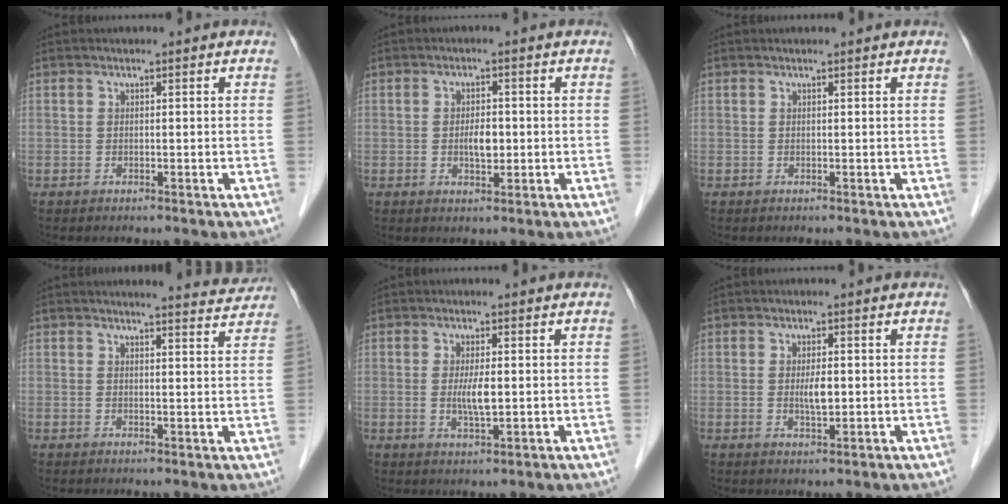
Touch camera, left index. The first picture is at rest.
{"total": 2.9, "force": [-0.3, 1.3, 2.6], "torque": [-0.047, 0.001, -0.002]}
{"total": 0.7, "force": [0.7, 0.0, 0.1], "torque": [-0.007, 0.001, 0.008]}
{"total": 5.3, "force": [5.3, -0.1, 0.3], "torque": [-0.012, -0.019, 0.049]}
{"total": 3.4, "force": [0.1, 0.6, 3.4], "torque": [-0.067, -0.006, 0.004]}
{"total": 2.6, "force": [0.1, 0.7, 2.5], "torque": [-0.047, -0.003, 0.004]}